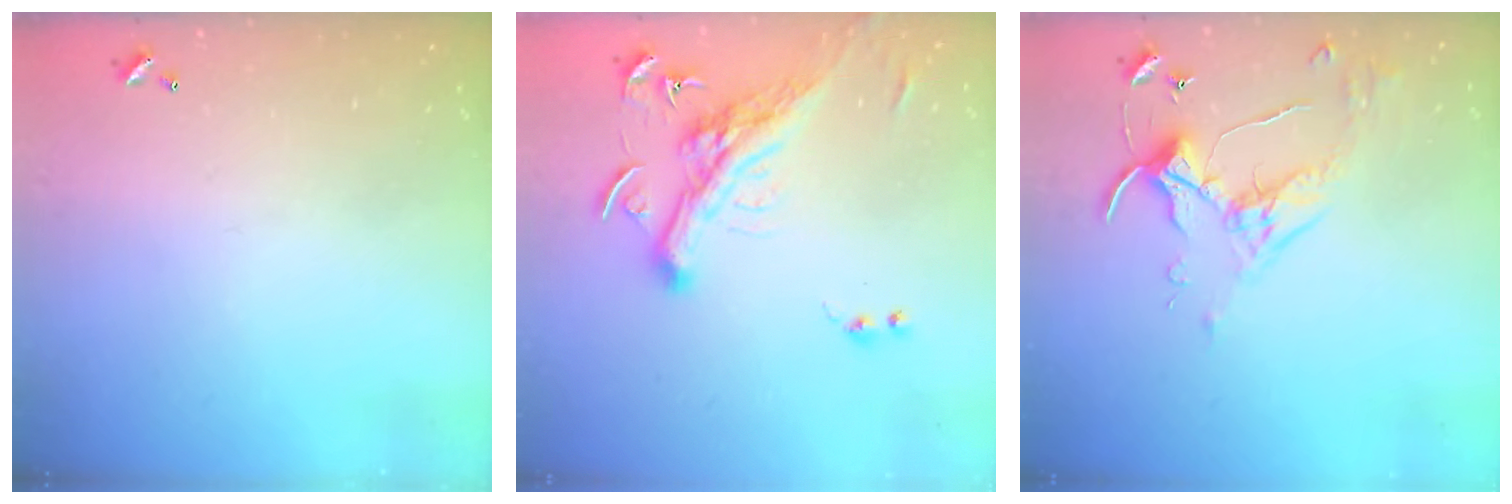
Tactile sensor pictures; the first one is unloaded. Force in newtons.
{"total": 3.5, "press": 3.3, "slide": 1.4}
{"total": 3.8, "press": 3.8, "slide": 0.5}